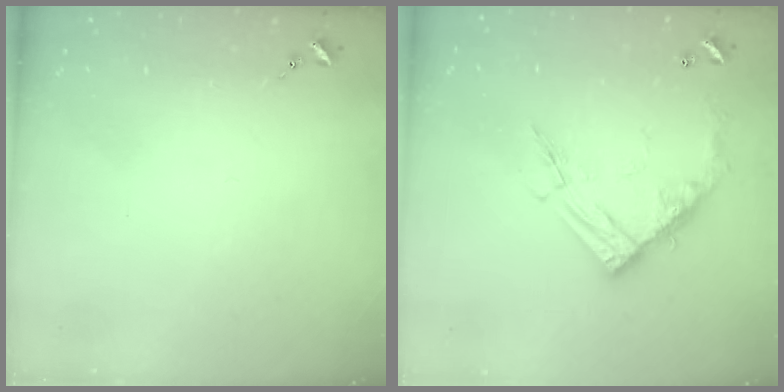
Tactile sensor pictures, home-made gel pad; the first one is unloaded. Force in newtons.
{"total": 16.0, "press": 15.9, "slide": 1.5}